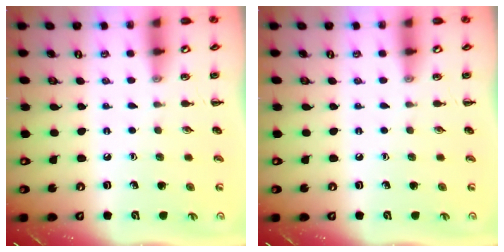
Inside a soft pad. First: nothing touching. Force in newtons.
{"total": 0.0}